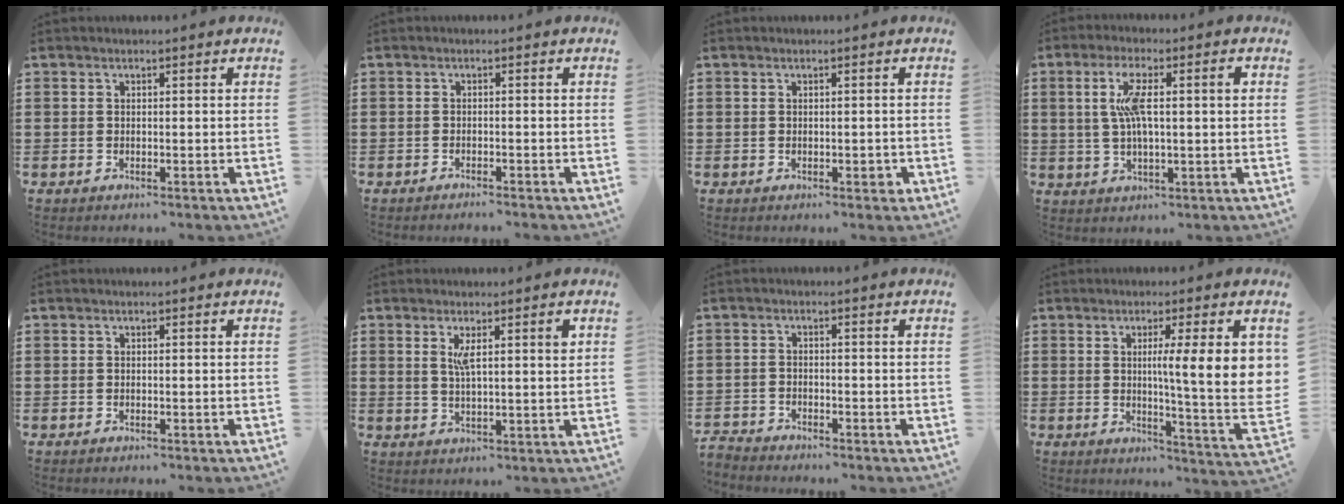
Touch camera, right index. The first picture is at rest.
{"total": 1.0, "force": [-1.0, -0.2, 0.1], "torque": [-0.005, 0.000, -0.021]}
{"total": 0.9, "force": [-0.4, 0.4, 0.7], "torque": [-0.013, -0.002, -0.007]}
{"total": 7.0, "force": [1.3, 1.5, 6.7], "torque": [-0.136, 0.004, 0.016]}
{"total": 0.0}
{"total": 4.0, "force": [1.5, 0.6, 3.7], "torque": [-0.066, -0.001, 0.020]}
{"total": 2.1, "force": [-2.1, 0.1, -0.2], "torque": [-0.002, 0.001, -0.048]}
{"total": 9.8, "force": [2.4, 0.9, 9.5], "torque": [-0.157, -0.013, 0.033]}